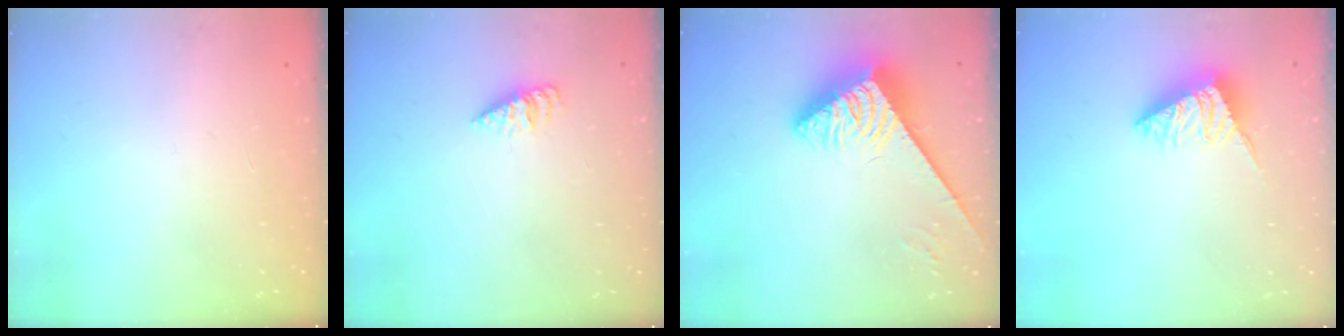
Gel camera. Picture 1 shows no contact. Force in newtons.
{"total": 2.6, "press": 2.6, "slide": 0.4}
{"total": 3.9, "press": 3.8, "slide": 0.8}
{"total": 2.9, "press": 2.9, "slide": 0.5}